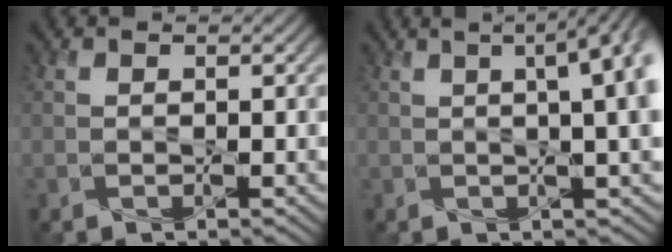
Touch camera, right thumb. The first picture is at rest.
{"total": 8.7, "force": [1.5, 2.6, 8.2], "torque": [-0.090, 0.027, 0.008]}